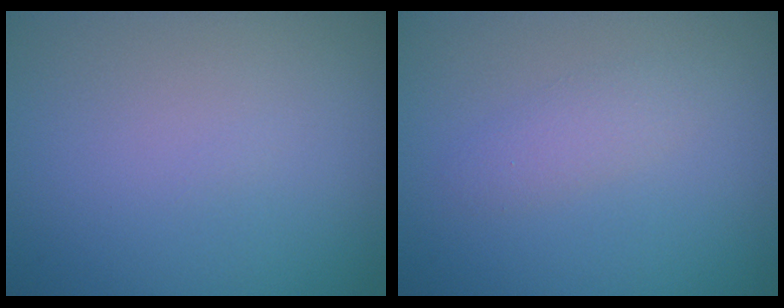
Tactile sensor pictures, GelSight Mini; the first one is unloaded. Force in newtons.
{"total": 1.6, "press": 1.6, "slide": 0.0}